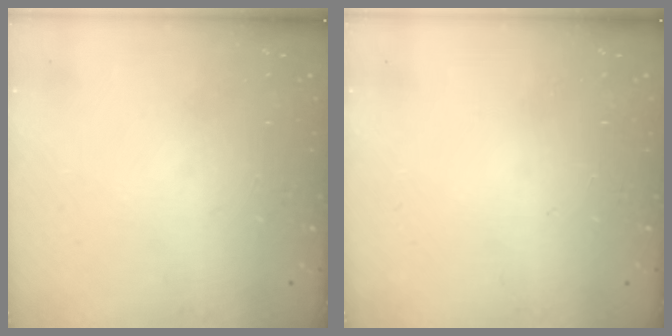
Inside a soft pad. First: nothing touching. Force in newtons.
{"total": 0.0}